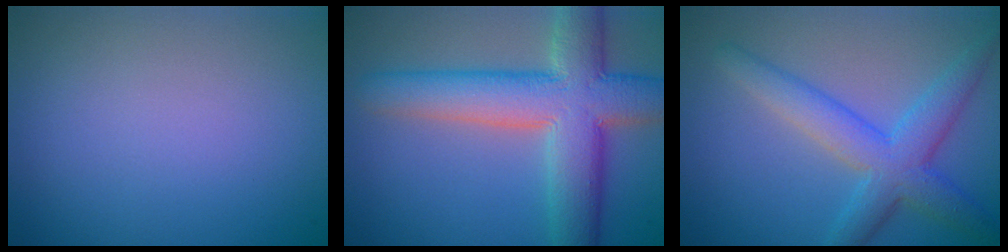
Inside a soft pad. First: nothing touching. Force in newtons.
{"total": 9.3, "press": 9.3, "slide": 0.7}
{"total": 5.1, "press": 5.1, "slide": 0.1}